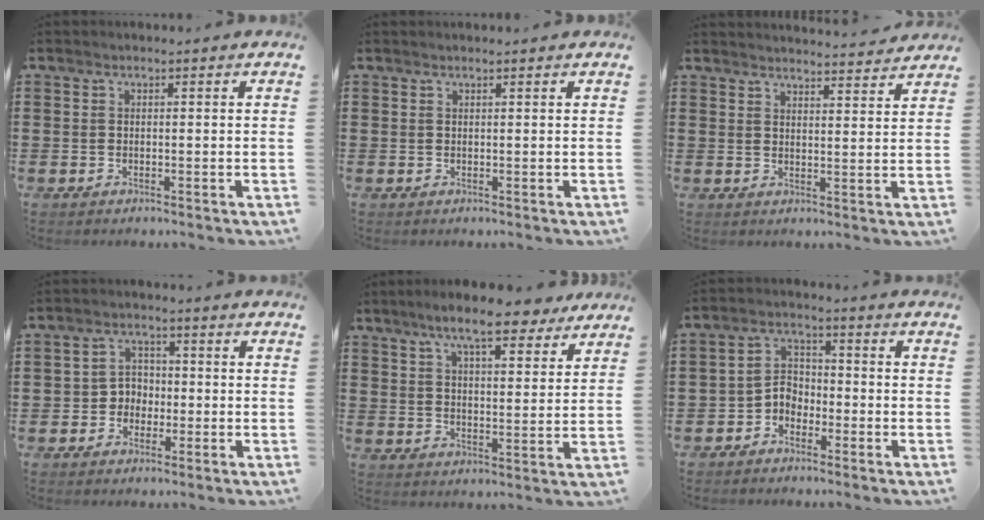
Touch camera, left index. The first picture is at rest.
{"total": 0.5, "force": [0.5, -0.1, 0.2], "torque": [-0.005, 0.000, 0.010]}
{"total": 3.4, "force": [3.4, -0.4, 0.1], "torque": [-0.004, -0.022, 0.059]}
{"total": 3.2, "force": [-1.0, 2.8, 1.2], "torque": [-0.033, 0.008, -0.025]}
{"total": 9.4, "force": [7.7, 1.6, 5.1], "torque": [-0.103, -0.021, 0.137]}
{"total": 3.5, "force": [-2.7, 2.0, 0.9], "torque": [-0.025, 0.009, -0.059]}